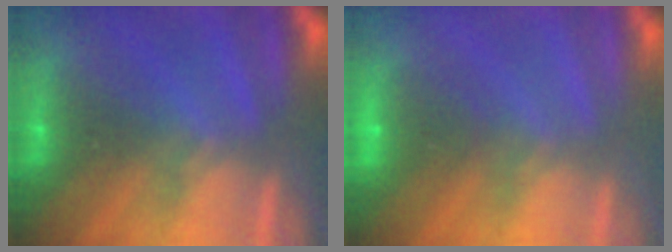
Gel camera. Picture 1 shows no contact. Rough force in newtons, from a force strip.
{"total": 2.0}